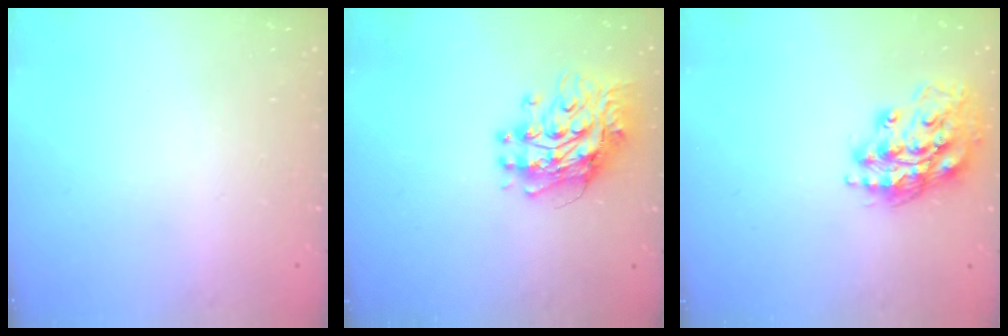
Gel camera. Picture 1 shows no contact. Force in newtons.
{"total": 12.2, "press": 12.2, "slide": 1.0}
{"total": 15.9, "press": 15.7, "slide": 2.2}